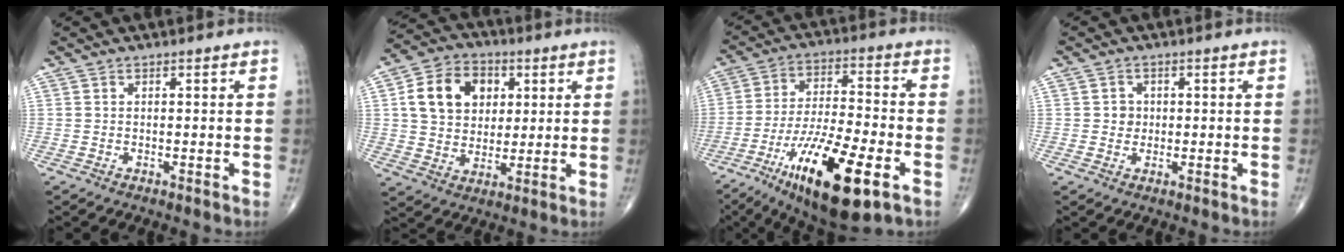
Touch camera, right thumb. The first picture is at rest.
{"total": 13.5, "force": [3.5, 10.5, 7.7], "torque": [-0.102, 0.001, 0.059]}
{"total": 20.4, "force": [-9.2, 5.9, 17.2], "torque": [-0.316, 0.020, -0.150]}
{"total": 2.4, "force": [0.1, 2.2, 0.9], "torque": [0.001, 0.005, 0.000]}